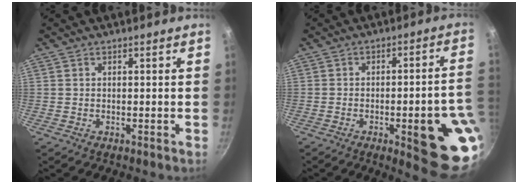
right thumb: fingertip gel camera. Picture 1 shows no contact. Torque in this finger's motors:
{"motor_torque": [3.13, 1.88, 1.98, -0.79, 0.30]}